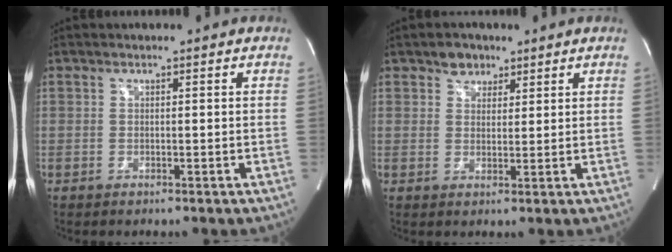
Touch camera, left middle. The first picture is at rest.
{"total": 3.2, "force": [2.1, 2.3, 0.7], "torque": [-0.008, 0.006, 0.033]}